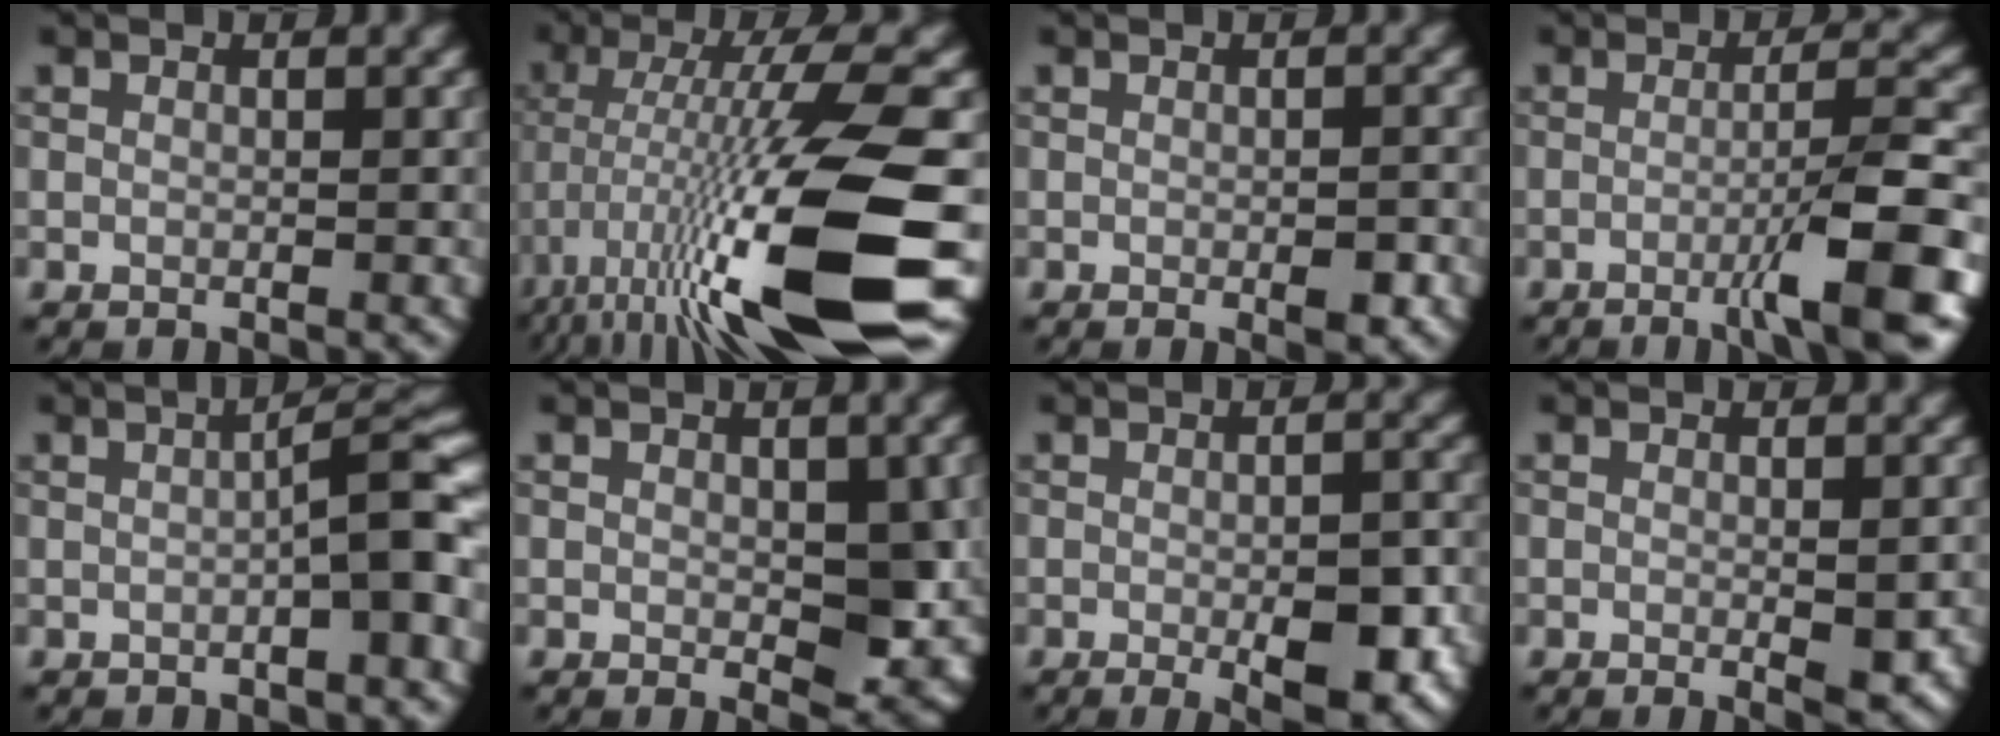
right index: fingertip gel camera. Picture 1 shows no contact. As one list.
[{"total": 16.0, "force": [-5.6, 2.3, 14.8], "torque": [-0.262, 0.000, -0.087]}, {"total": 1.7, "force": [-0.6, 0.4, 1.6], "torque": [-0.021, -0.001, -0.008]}, {"total": 6.7, "force": [-2.5, 0.7, 6.1], "torque": [-0.087, 0.010, -0.049]}, {"total": 3.9, "force": [-1.0, 0.4, 3.8], "torque": [-0.055, 0.022, -0.018]}, {"total": 5.8, "force": [-0.3, 3.2, 4.8], "torque": [-0.064, -0.010, 0.004]}, {"total": 5.8, "force": [-1.6, 1.7, 5.3], "torque": [-0.076, -0.005, -0.021]}, {"total": 2.1, "force": [-0.3, 0.3, 2.1], "torque": [-0.029, -0.004, -0.003]}]